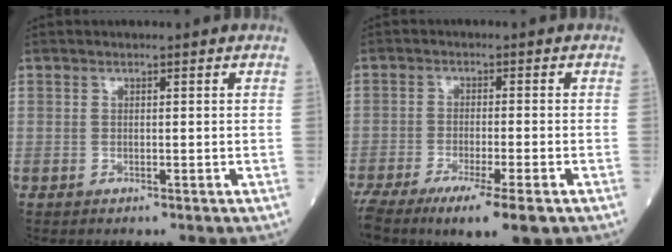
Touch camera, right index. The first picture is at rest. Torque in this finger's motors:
{"motor_torque": [0.13, -0.38, 0.59, 0.17]}